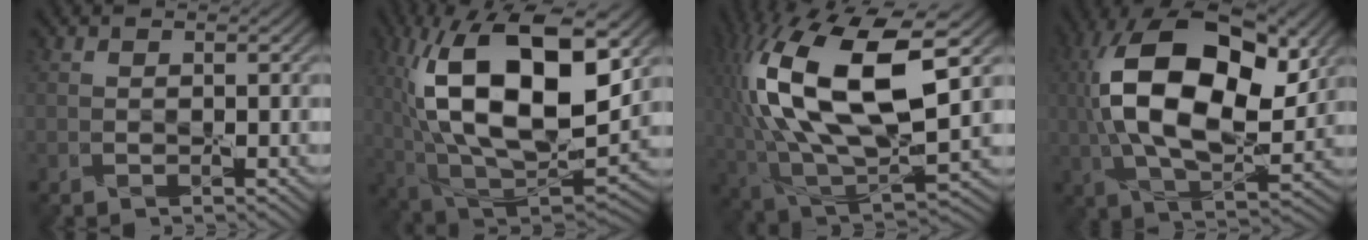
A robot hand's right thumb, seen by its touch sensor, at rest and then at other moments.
{"total": 20.1, "force": [4.7, 9.4, 17.1], "torque": [-0.338, 0.016, 0.086]}
{"total": 19.9, "force": [4.0, 8.9, 17.3], "torque": [-0.365, 0.021, 0.064]}
{"total": 18.4, "force": [3.4, 9.6, 15.3], "torque": [-0.302, 0.011, 0.046]}